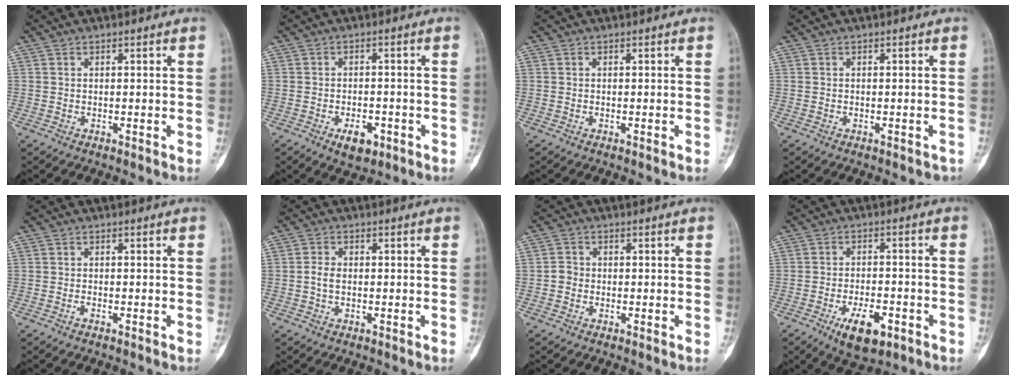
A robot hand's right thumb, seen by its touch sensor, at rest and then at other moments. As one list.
[{"total": 4.9, "force": [-2.4, 2.6, 3.3], "torque": [-0.042, 0.009, -0.032]}, {"total": 0.0}, {"total": 1.2, "force": [-1.0, 0.5, 0.4], "torque": [-0.010, 0.007, -0.011]}, {"total": 0.7, "force": [-0.5, 0.2, 0.5], "torque": [-0.010, 0.000, -0.011]}, {"total": 2.2, "force": [-0.3, 1.4, 1.6], "torque": [-0.032, 0.005, -0.010]}, {"total": 1.9, "force": [-0.6, 1.7, 0.7], "torque": [-0.003, 0.007, -0.016]}, {"total": 8.6, "force": [-4.3, 3.8, 6.5], "torque": [-0.101, 0.014, -0.064]}]